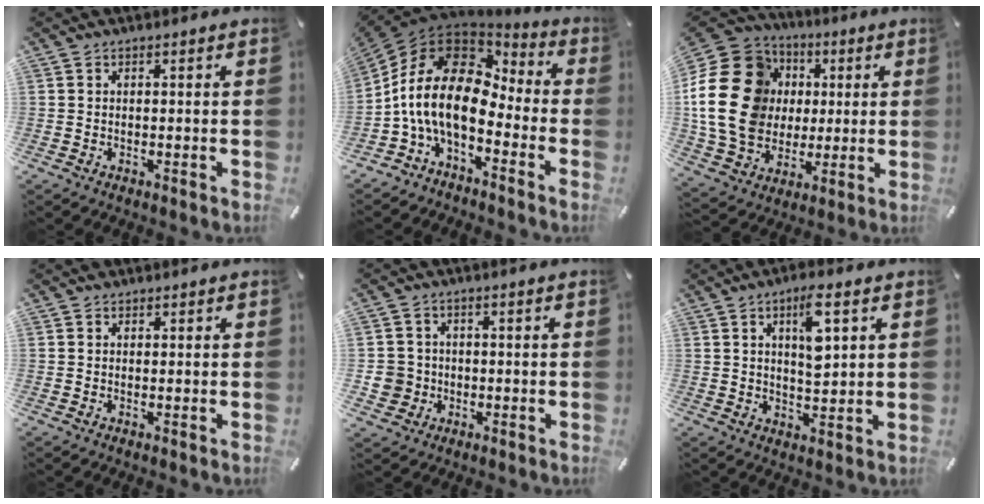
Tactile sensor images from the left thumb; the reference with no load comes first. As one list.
[{"total": 15.8, "force": [-2.9, 9.6, 12.2], "torque": [-0.273, 0.007, -0.058]}, {"total": 23.1, "force": [1.9, 19.5, 12.1], "torque": [-0.249, 0.006, 0.041]}, {"total": 0.9, "force": [0.6, 0.6, -0.1], "torque": [0.002, 0.003, 0.011]}, {"total": 5.8, "force": [-0.6, 5.7, 0.7], "torque": [-0.019, 0.008, -0.011]}, {"total": 8.1, "force": [3.5, 2.6, 6.8], "torque": [-0.109, -0.010, 0.052]}]